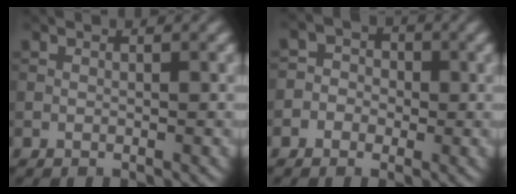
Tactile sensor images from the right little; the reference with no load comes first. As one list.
[{"total": 2.9, "force": [-0.7, 2.7, 0.7], "torque": [0.011, 0.013, -0.039]}]